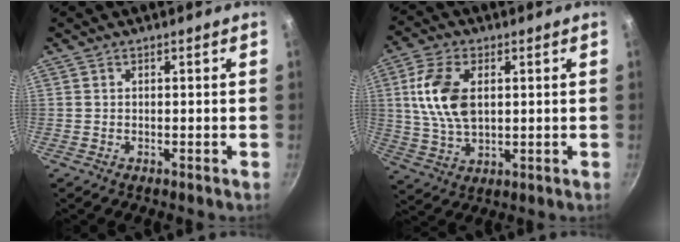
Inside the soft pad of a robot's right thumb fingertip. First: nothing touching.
{"total": 11.6, "force": [2.3, 6.8, 9.1], "torque": [-0.170, -0.004, 0.045]}